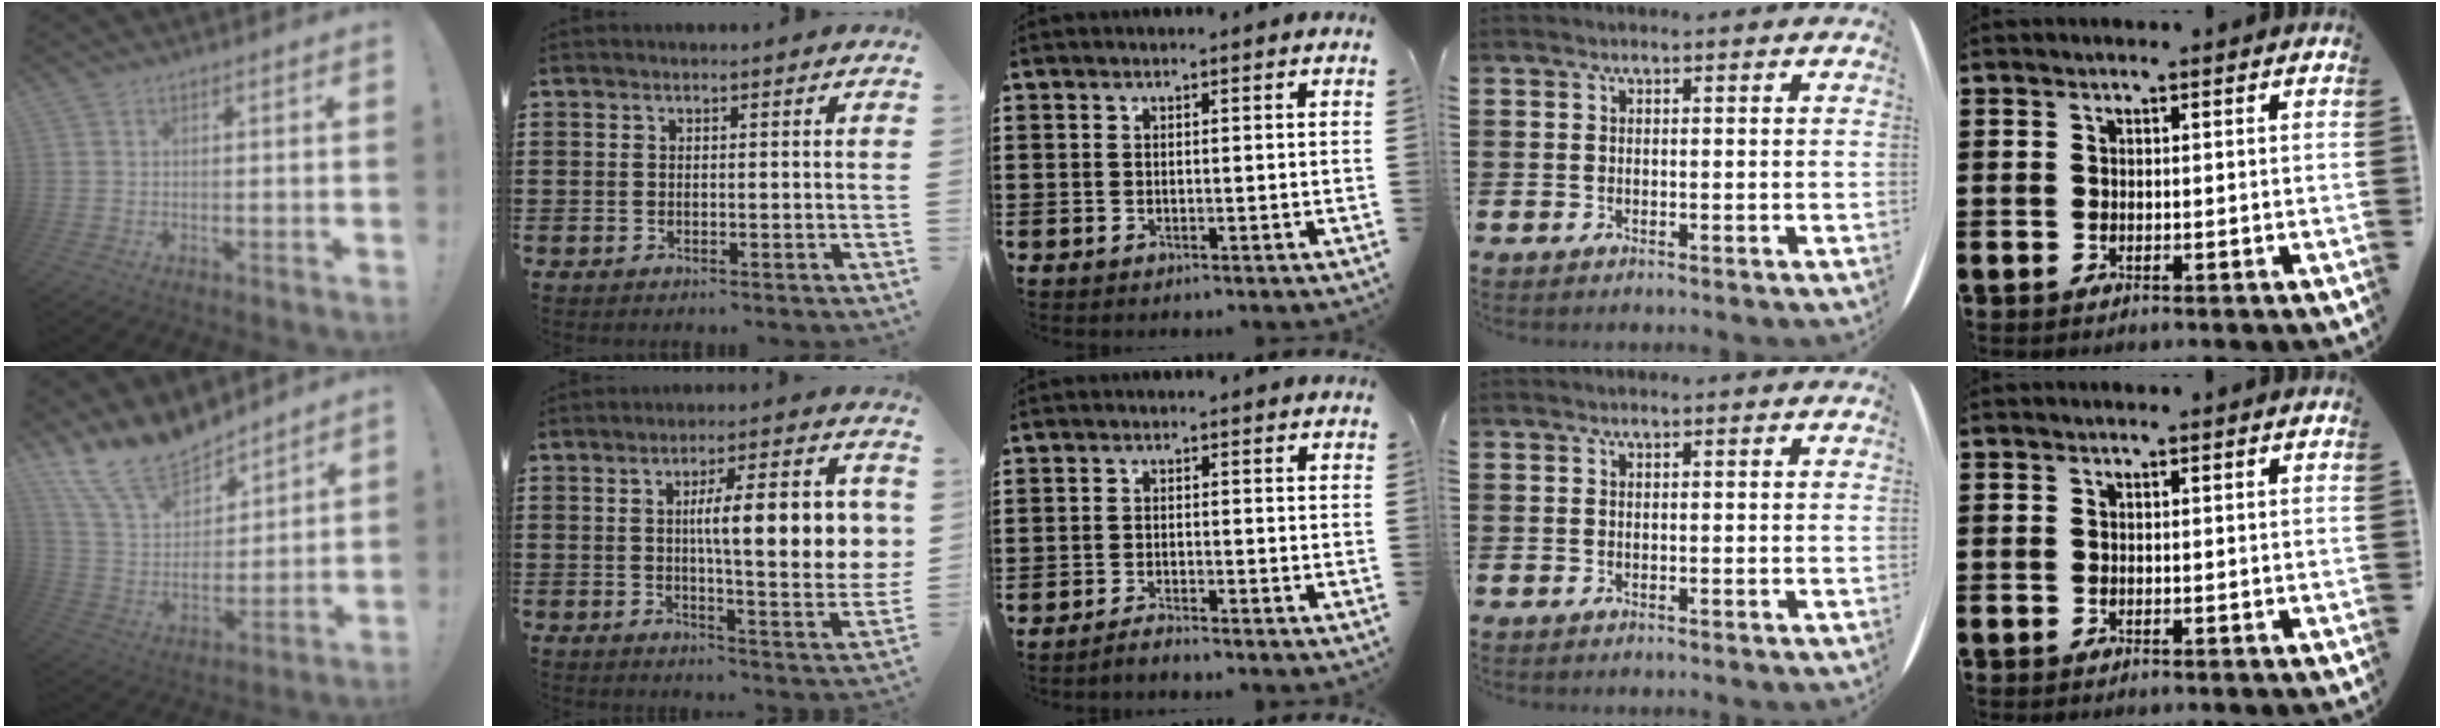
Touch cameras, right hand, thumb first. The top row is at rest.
{"thumb": {"total": 17.2, "force": [13.9, 7.8, 6.4], "torque": [-0.138, -0.105, 0.263]}, "index": {"total": 12.3, "force": [2.0, 2.6, 11.8], "torque": [-0.192, 0.004, 0.026]}, "middle": {"total": 1.7, "force": [-1.6, -0.1, 0.5], "torque": [-0.009, 0.001, -0.031]}}